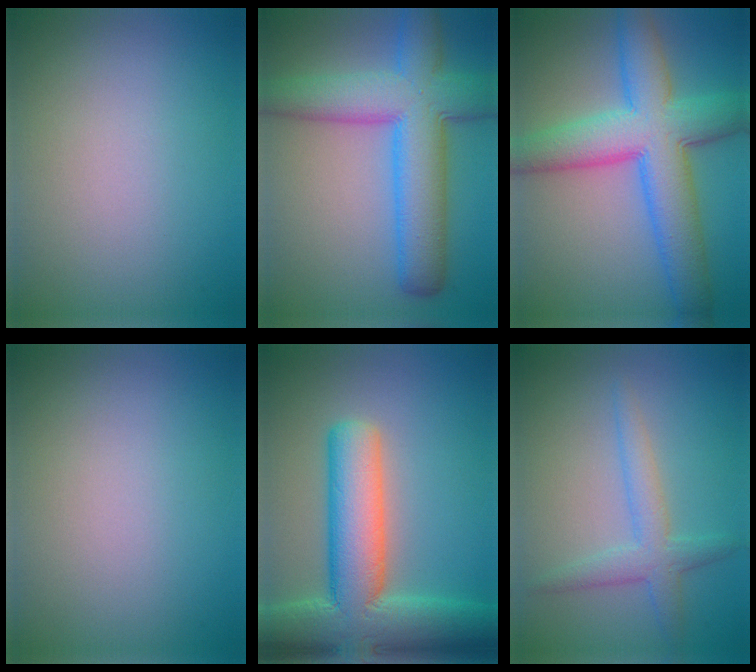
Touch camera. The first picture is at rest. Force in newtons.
{"total": 9.6, "press": 9.6, "slide": 0.3}
{"total": 9.5, "press": 9.5, "slide": 0.2}
{"total": 0.0}
{"total": 11.0, "press": 10.9, "slide": 0.7}
{"total": 3.0, "press": 3.0, "slide": 0.1}